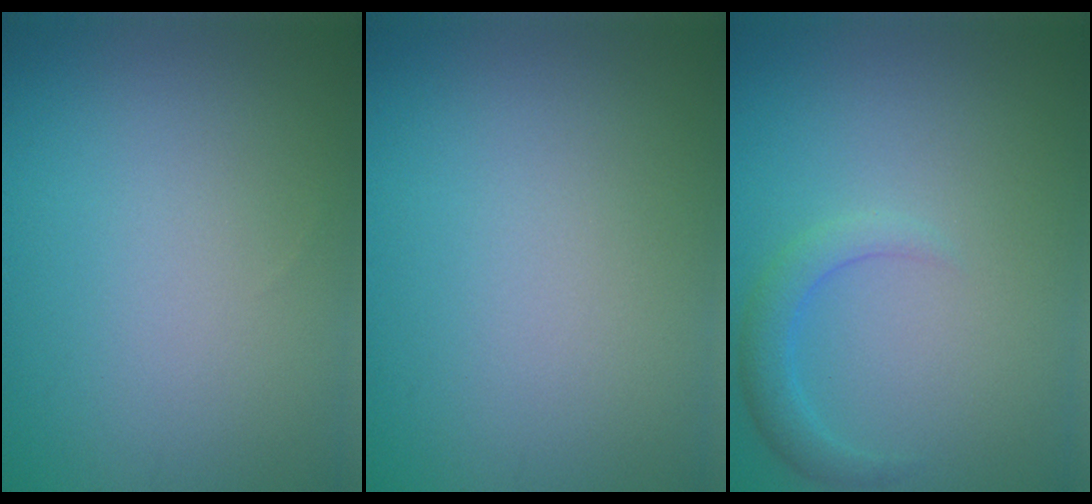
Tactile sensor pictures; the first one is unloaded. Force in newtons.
{"total": 0.0}
{"total": 2.1, "press": 2.1, "slide": 0.1}